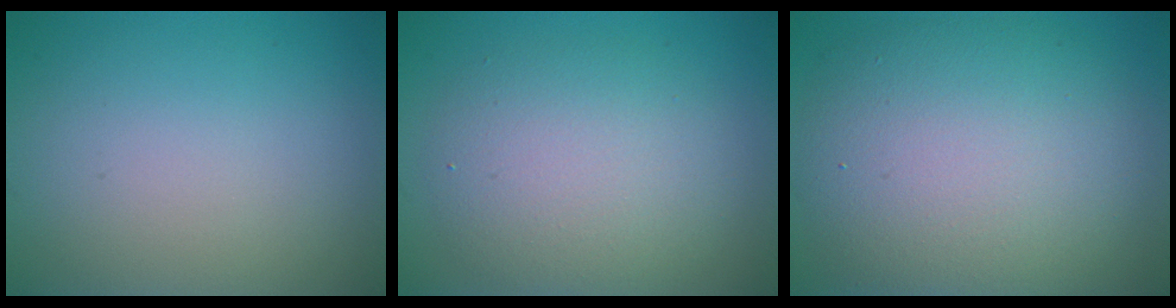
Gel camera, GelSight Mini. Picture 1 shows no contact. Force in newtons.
{"total": 5.3, "press": 5.3, "slide": 0.1}
{"total": 10.7, "press": 10.6, "slide": 0.5}